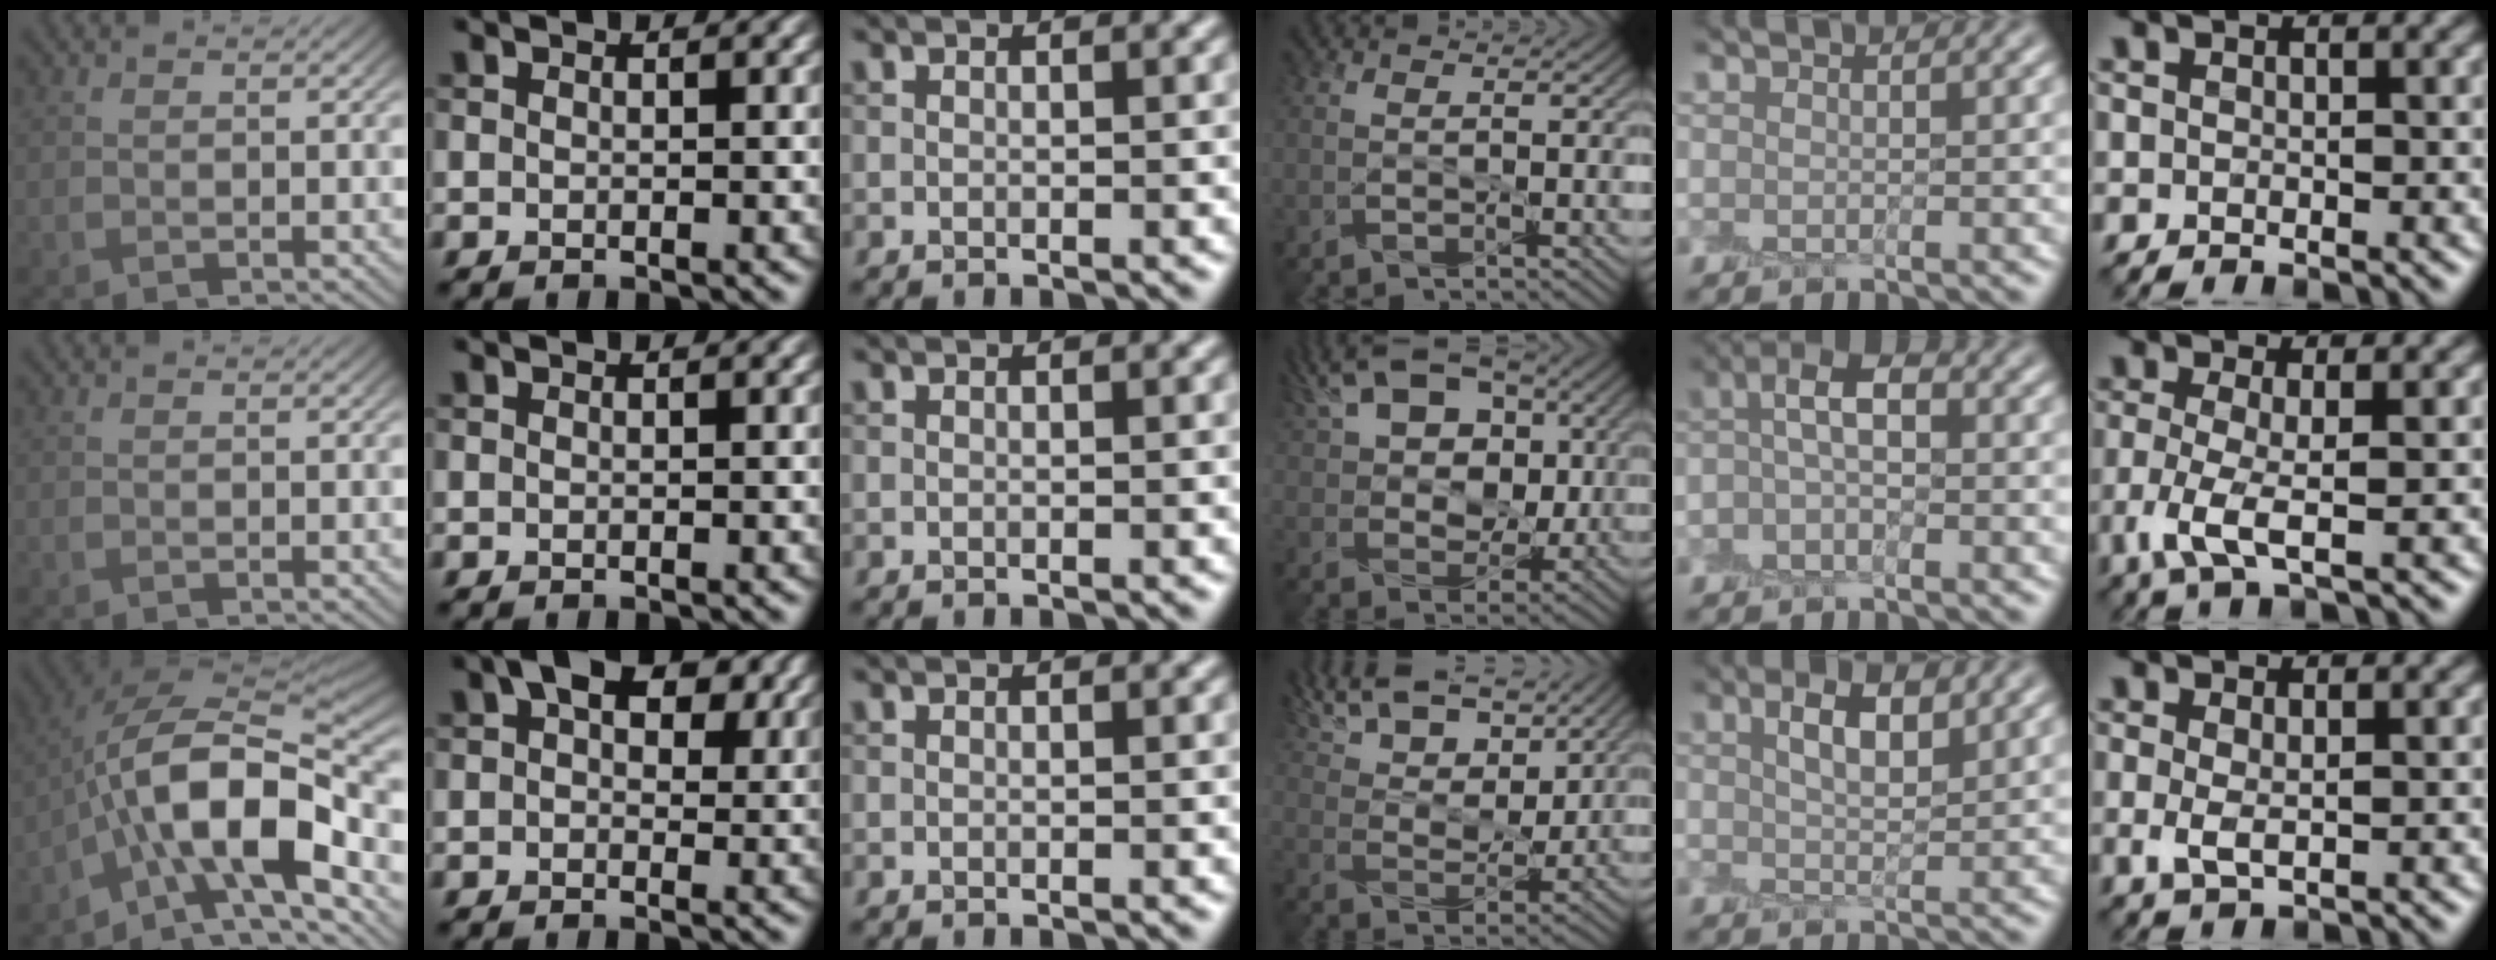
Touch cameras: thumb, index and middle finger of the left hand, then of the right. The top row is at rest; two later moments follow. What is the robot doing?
{"motion": "peel", "object": "shipping label"}